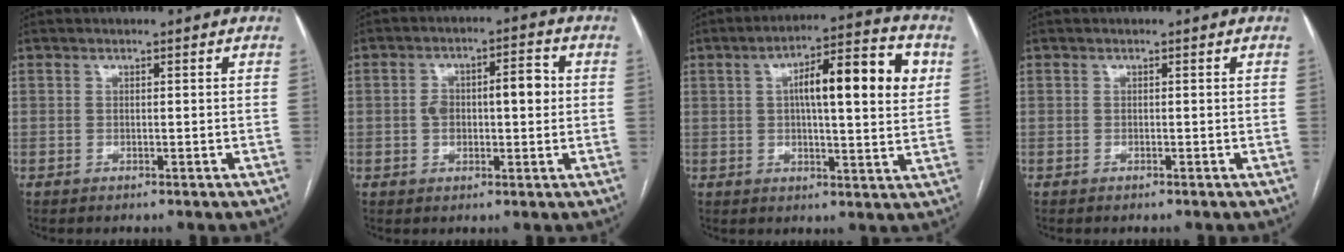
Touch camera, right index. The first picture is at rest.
{"total": 7.1, "force": [0.5, 3.1, 6.4], "torque": [-0.108, 0.031, 0.012]}
{"total": 14.0, "force": [3.4, 2.8, 13.3], "torque": [-0.200, 0.030, 0.047]}
{"total": 0.0}